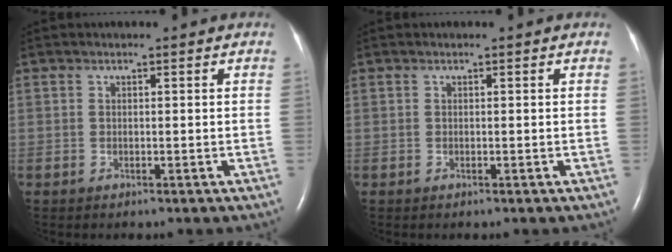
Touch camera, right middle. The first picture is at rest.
{"total": 0.0}